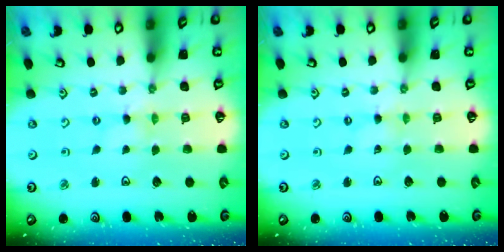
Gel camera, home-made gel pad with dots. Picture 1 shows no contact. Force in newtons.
{"total": 0.0}